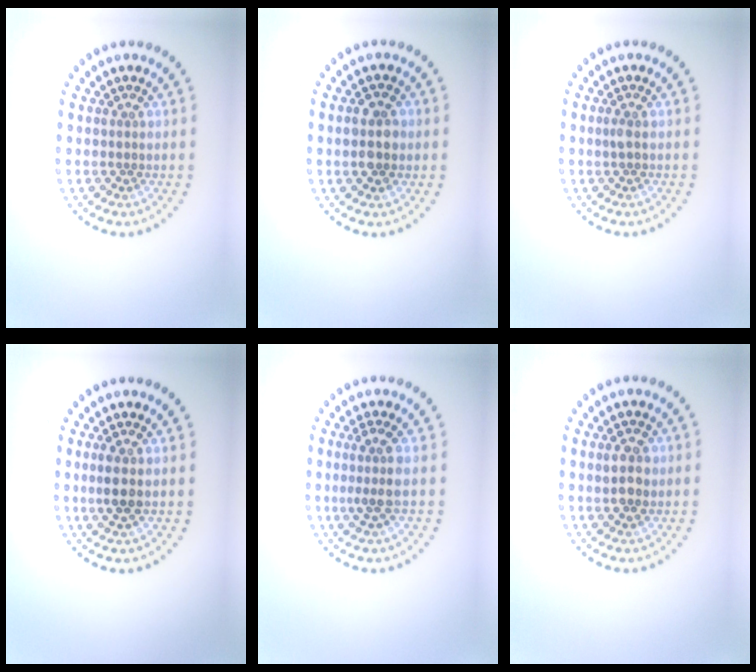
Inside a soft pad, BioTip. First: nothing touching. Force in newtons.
{"total": 2.7, "press": 2.7, "slide": 0.2}
{"total": 0.6, "press": 0.6, "slide": 0.3}
{"total": 1.9, "press": 1.7, "slide": 0.8}
{"total": 2.3, "press": 1.8, "slide": 1.5}
{"total": 2.2, "press": 2.2, "slide": 0.3}